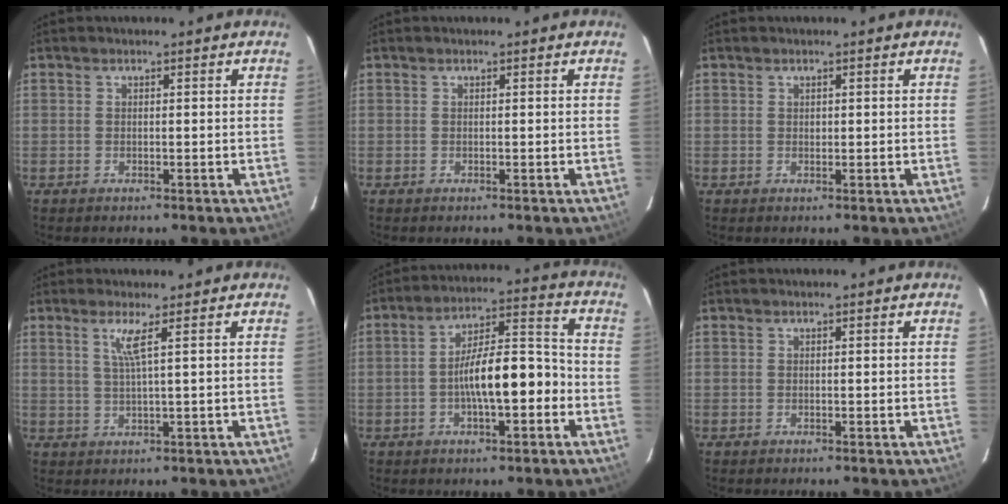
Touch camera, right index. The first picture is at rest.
{"total": 0.0}
{"total": 0.6, "force": [0.2, 0.5, 0.2], "torque": [-0.001, 0.002, 0.005]}
{"total": 3.2, "force": [1.4, -0.8, 2.7], "torque": [-0.047, -0.005, 0.030]}
{"total": 11.4, "force": [-3.7, 3.1, 10.3], "torque": [-0.177, 0.020, -0.060]}
{"total": 0.0}